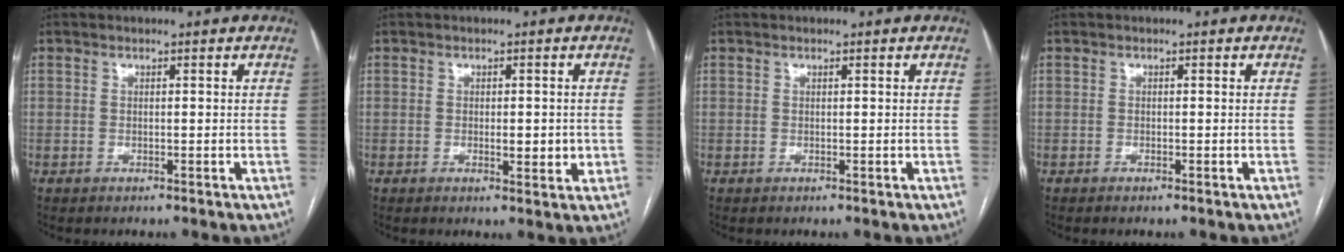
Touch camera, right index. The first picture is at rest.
{"total": 3.1, "force": [-0.4, 1.3, 2.8], "torque": [-0.038, -0.001, -0.003]}
{"total": 0.0}
{"total": 0.5, "force": [-0.4, 0.1, 0.4], "torque": [-0.007, -0.001, -0.007]}